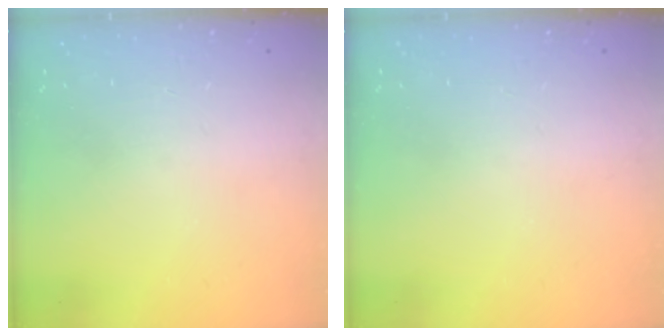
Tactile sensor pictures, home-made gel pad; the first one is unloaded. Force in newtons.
{"total": 0.0}